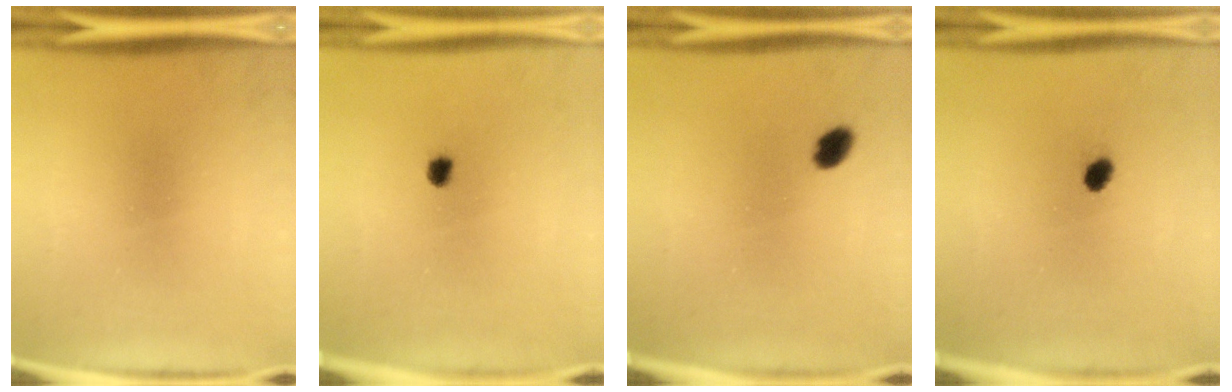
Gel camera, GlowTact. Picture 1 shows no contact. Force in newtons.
{"total": 1.7}
{"total": 2.8}
{"total": 1.7}